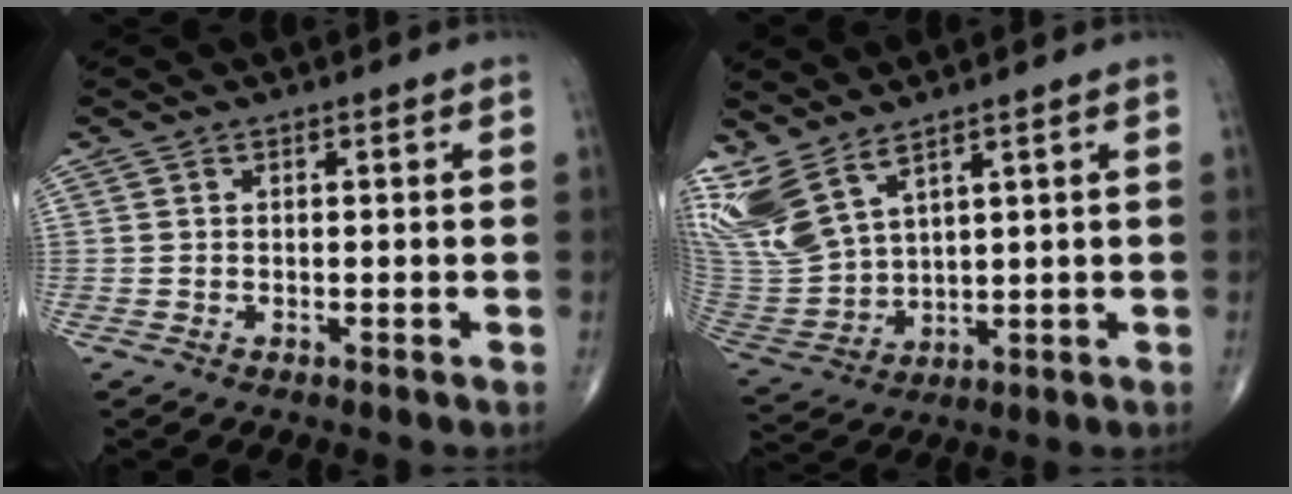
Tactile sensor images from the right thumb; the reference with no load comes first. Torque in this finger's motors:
{"motor_torque": [-0.63, 0.95, 0.84, 1.04, 0.09]}